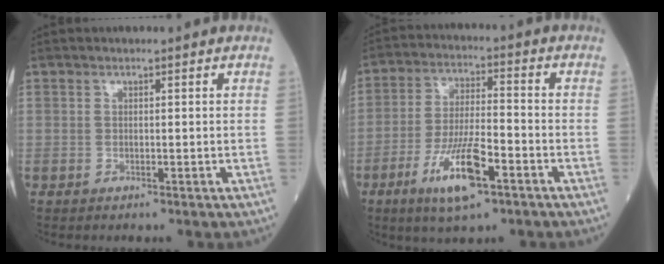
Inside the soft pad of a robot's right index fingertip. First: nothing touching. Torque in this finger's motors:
{"motor_torque": [1.77, -0.37, 0.90, 0.14]}